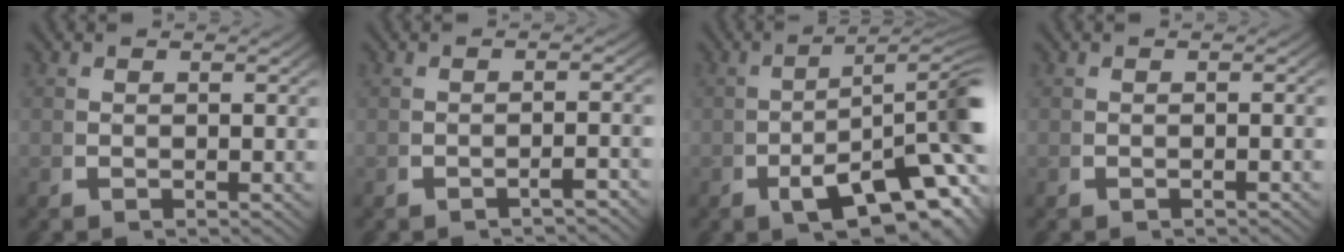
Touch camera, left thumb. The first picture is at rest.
{"total": 1.6, "force": [-1.3, -0.1, 0.9], "torque": [-0.017, 0.005, -0.021]}
{"total": 10.3, "force": [-1.9, 5.2, 8.7], "torque": [-0.136, -0.038, -0.012]}
{"total": 0.7, "force": [-0.7, 0.0, 0.3], "torque": [-0.008, 0.004, -0.011]}